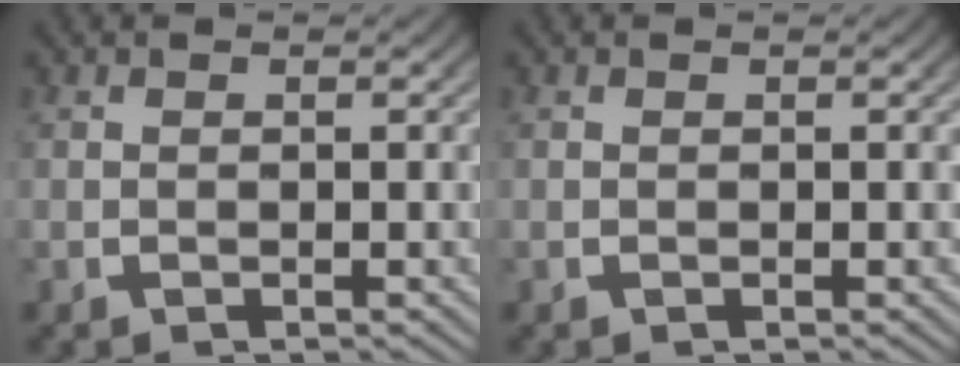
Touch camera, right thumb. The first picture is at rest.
{"total": 0.0}